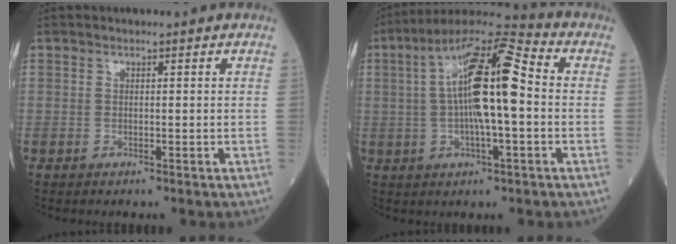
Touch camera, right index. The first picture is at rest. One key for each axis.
{"total": 15.7, "fx": 1.1, "fy": 3.1, "fz": 15.4, "tx": -0.285, "ty": 0.030, "tz": 0.012}